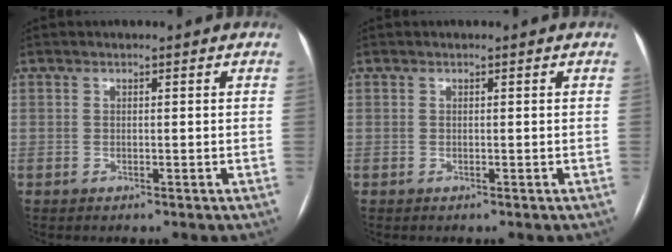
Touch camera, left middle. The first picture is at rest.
{"total": 0.0}